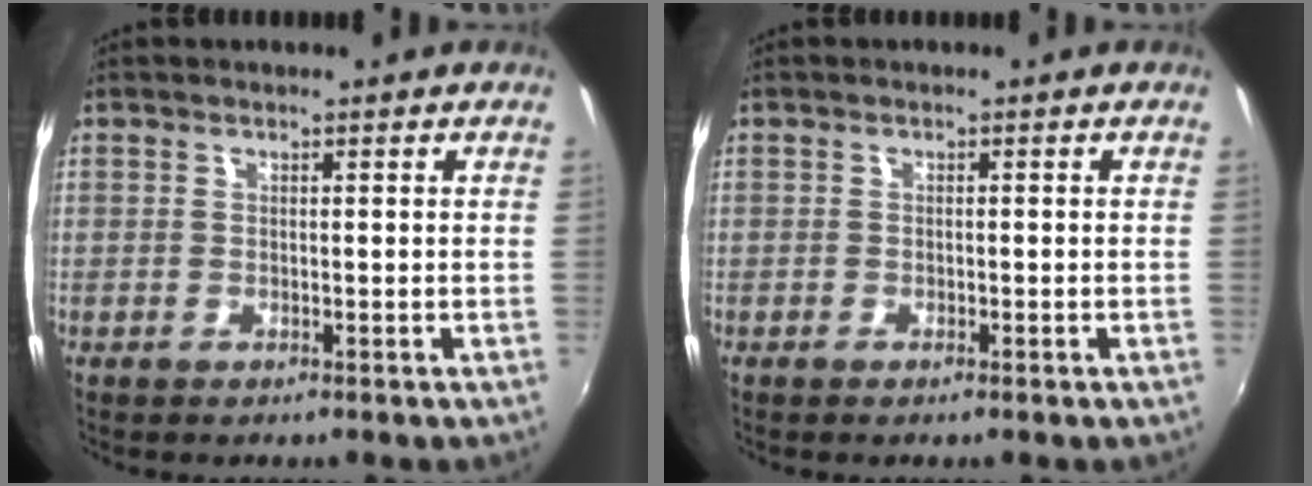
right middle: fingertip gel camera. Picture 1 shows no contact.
{"total": 0.5, "force": [-0.4, 0.1, 0.2], "torque": [-0.005, -0.002, -0.010]}